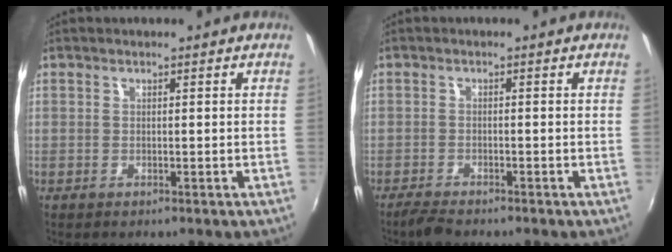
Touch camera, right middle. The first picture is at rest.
{"total": 2.8, "force": [-2.6, 0.4, 1.0], "torque": [-0.032, -0.008, -0.050]}